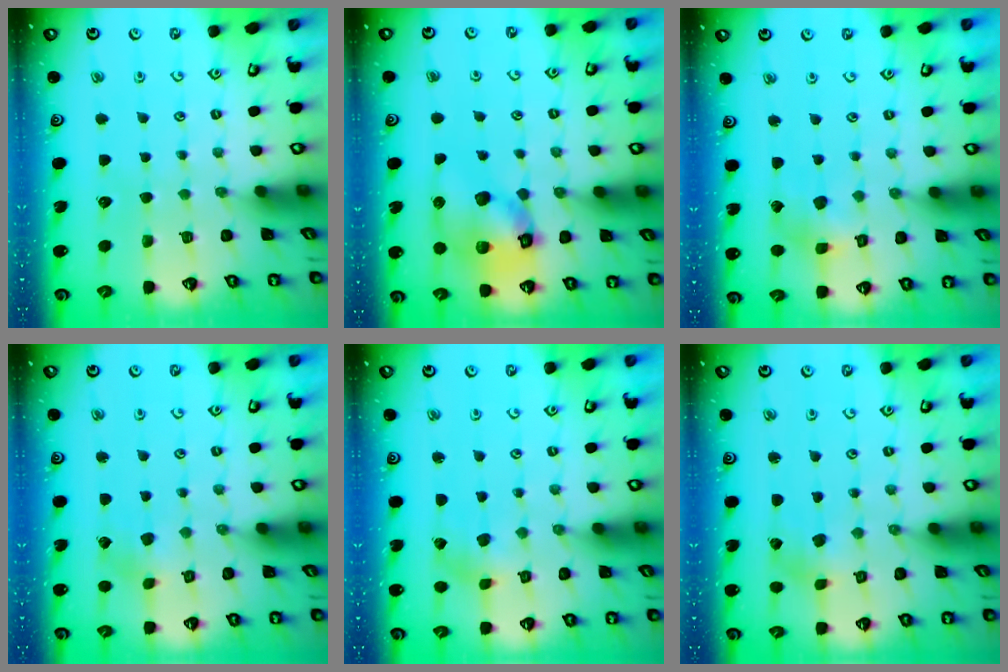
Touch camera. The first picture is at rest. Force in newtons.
{"total": 13.9, "press": 13.8, "slide": 2.1}
{"total": 4.9, "press": 4.9, "slide": 0.7}
{"total": 2.8, "press": 2.8, "slide": 0.1}
{"total": 1.1, "press": 1.1, "slide": 0.3}
{"total": 1.4, "press": 1.4, "slide": 0.2}